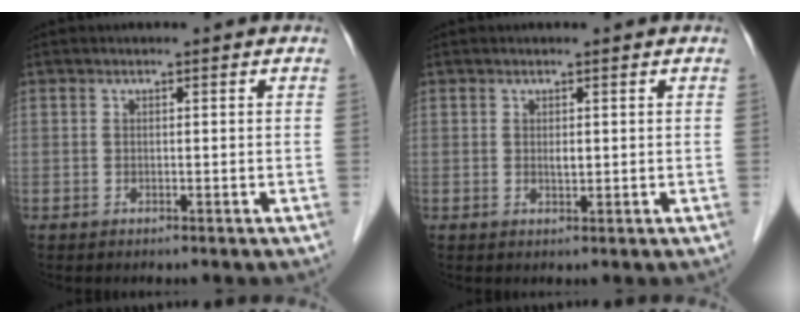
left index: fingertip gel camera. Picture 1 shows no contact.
{"total": 0.8, "force": [-0.2, 0.3, 0.7], "torque": [-0.014, -0.009, -0.003]}